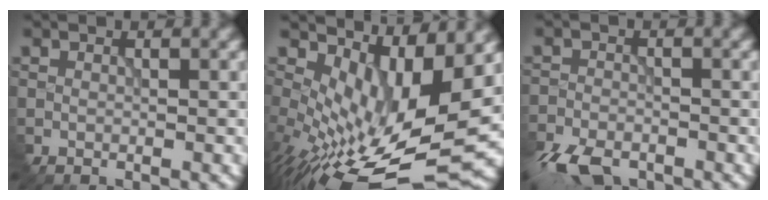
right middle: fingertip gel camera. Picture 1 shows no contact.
{"total": 11.4, "force": [0.4, 4.9, 10.3], "torque": [-0.196, -0.029, 0.024]}
{"total": 5.3, "force": [-4.3, 2.1, 2.4], "torque": [-0.048, -0.023, -0.087]}